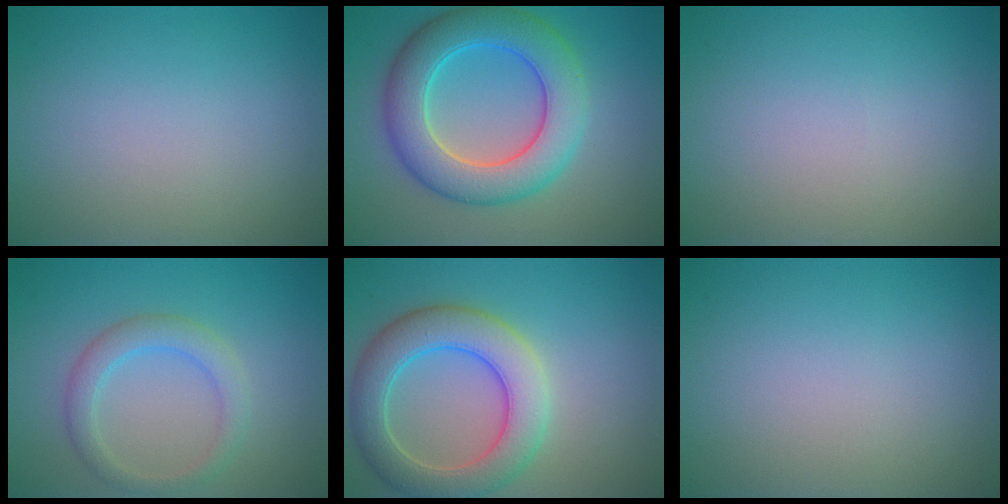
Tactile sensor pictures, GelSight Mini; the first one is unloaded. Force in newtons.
{"total": 8.1, "press": 8.1, "slide": 0.2}
{"total": 0.0}
{"total": 3.0, "press": 3.0, "slide": 0.0}
{"total": 6.8, "press": 6.8, "slide": 0.7}
{"total": 0.0}